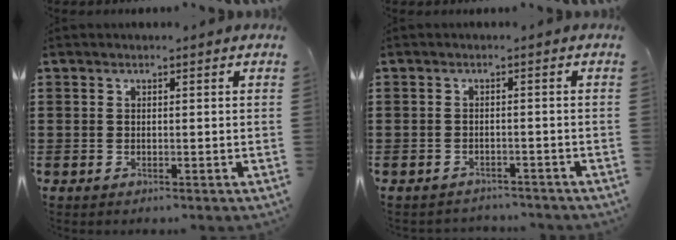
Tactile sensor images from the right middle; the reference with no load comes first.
{"total": 1.6, "force": [-1.6, 0.3, -0.1], "torque": [-0.005, 0.001, -0.035]}